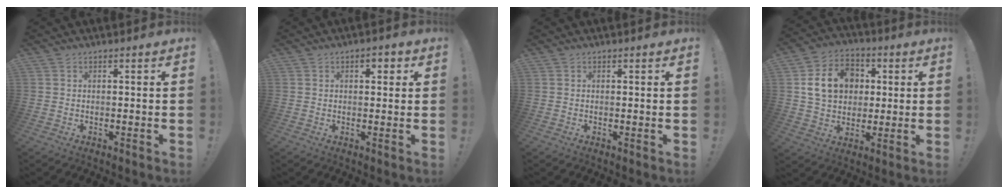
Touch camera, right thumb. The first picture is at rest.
{"total": 2.7, "force": [0.8, 1.7, 1.9], "torque": [-0.018, -0.001, 0.008]}
{"total": 0.0}
{"total": 15.5, "force": [3.4, 12.7, 8.2], "torque": [-0.123, 0.001, 0.072]}